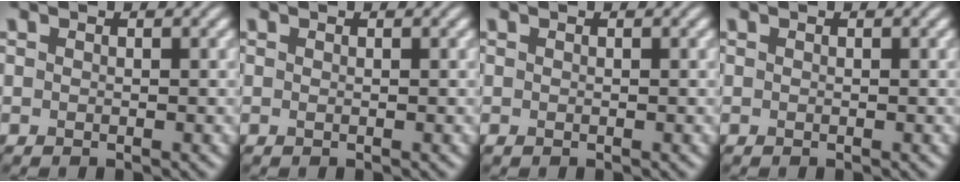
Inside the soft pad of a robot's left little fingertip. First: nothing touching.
{"total": 0.0}
{"total": 0.0}
{"total": 0.0}